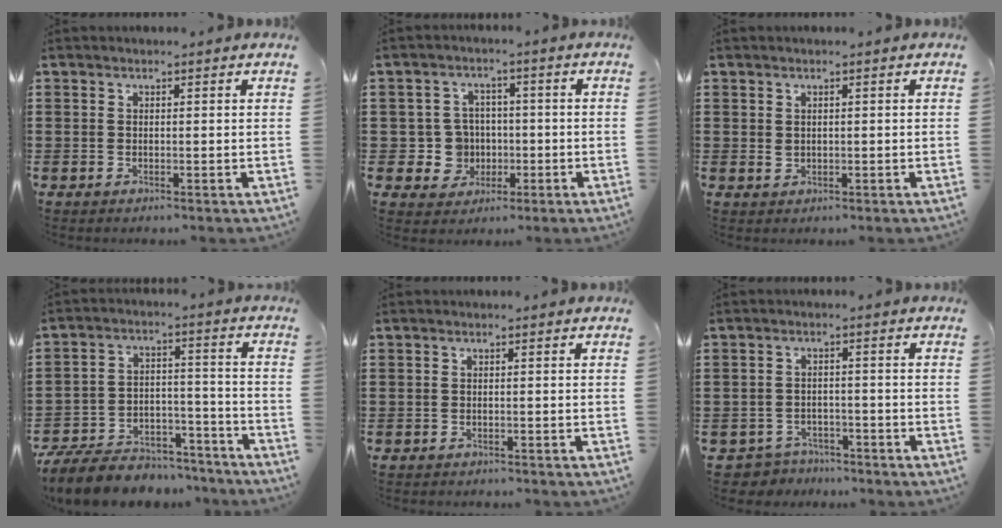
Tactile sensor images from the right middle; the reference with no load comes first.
{"total": 6.3, "force": [-0.9, 6.0, 1.8], "torque": [-0.050, 0.010, -0.016]}
{"total": 1.2, "force": [0.3, 1.1, 0.6], "torque": [-0.014, 0.007, 0.006]}
{"total": 9.2, "force": [-8.5, 2.5, 2.3], "torque": [-0.046, 0.027, -0.167]}
{"total": 0.8, "force": [-0.8, 0.1, 0.0], "torque": [-0.002, 0.002, -0.018]}
{"total": 3.2, "force": [-3.1, 0.9, -0.3], "torque": [-0.013, -0.002, -0.070]}